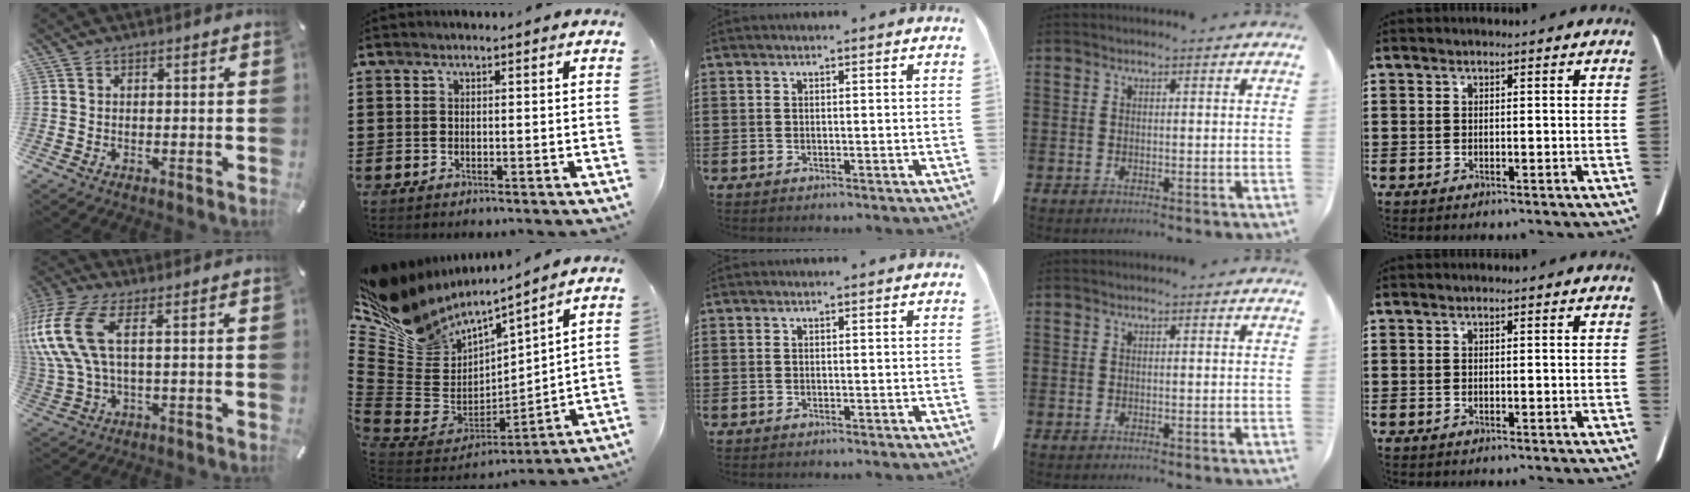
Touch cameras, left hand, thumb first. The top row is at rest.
{"thumb": {"total": 15.8, "force": [3.6, 8.0, 13.2], "torque": [-0.297, -0.007, 0.063]}, "index": {"total": 8.7, "force": [6.7, 5.3, 1.7], "torque": [-0.089, -0.061, 0.125]}}